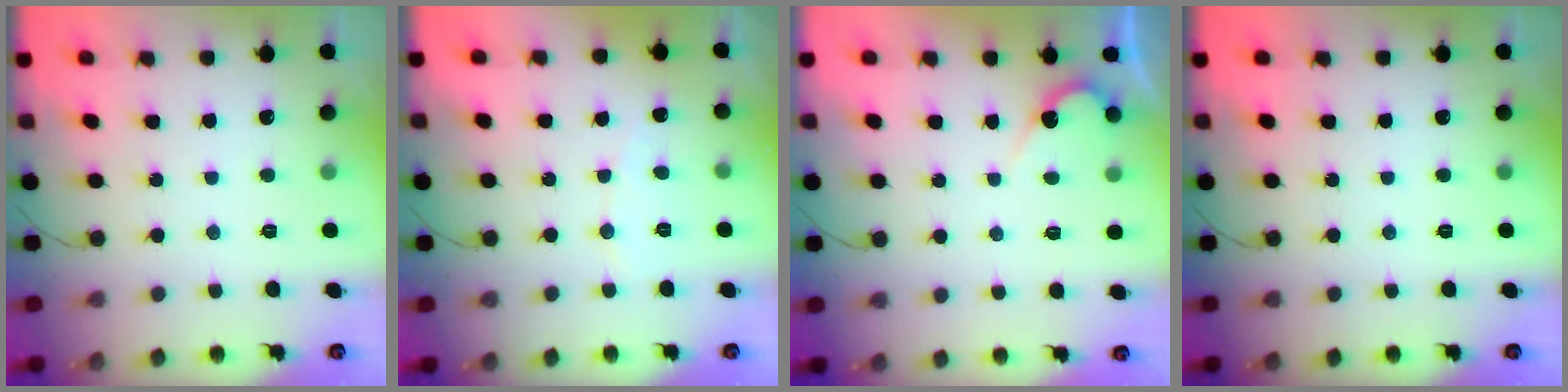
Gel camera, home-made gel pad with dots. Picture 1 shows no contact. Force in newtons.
{"total": 3.0, "press": 3.0, "slide": 0.3}
{"total": 3.6, "press": 3.6, "slide": 0.2}
{"total": 0.0}